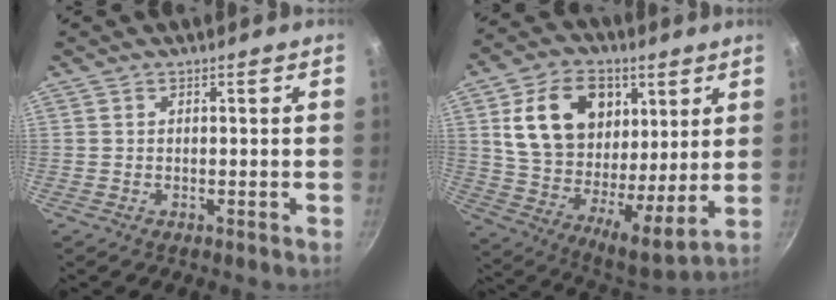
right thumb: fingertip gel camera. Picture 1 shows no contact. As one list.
[{"total": 21.3, "force": [8.0, 14.0, 13.9], "torque": [-0.215, -0.022, 0.131]}]